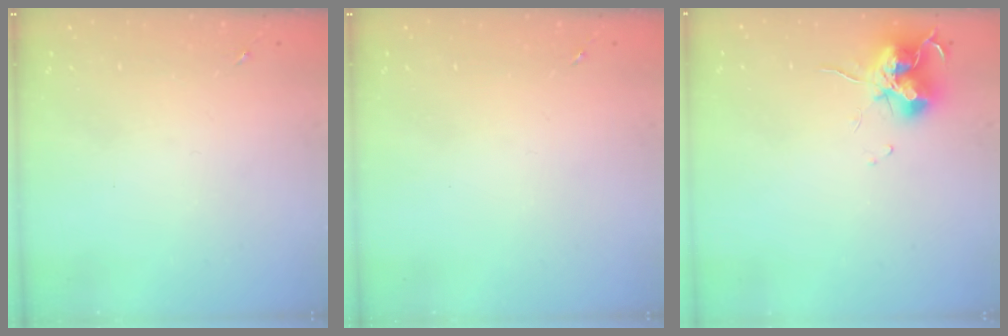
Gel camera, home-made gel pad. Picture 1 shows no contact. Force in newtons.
{"total": 0.0}
{"total": 12.6, "press": 12.5, "slide": 1.4}